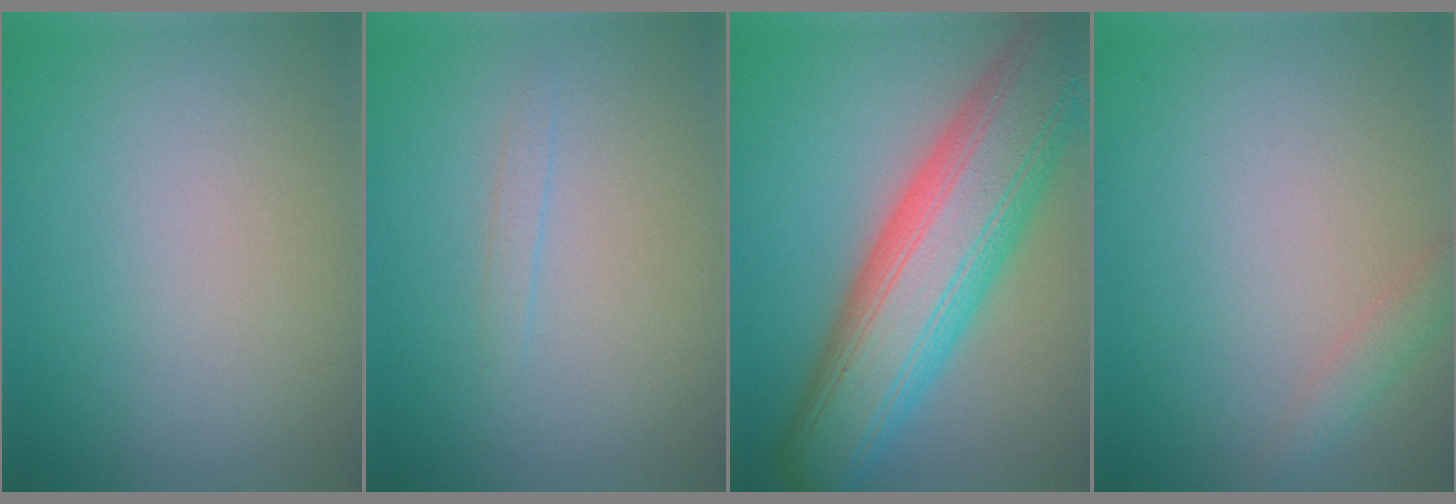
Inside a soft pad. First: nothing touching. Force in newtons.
{"total": 0.7, "press": 0.7, "slide": 0.1}
{"total": 12.8, "press": 12.7, "slide": 0.8}
{"total": 1.5, "press": 1.5, "slide": 0.1}